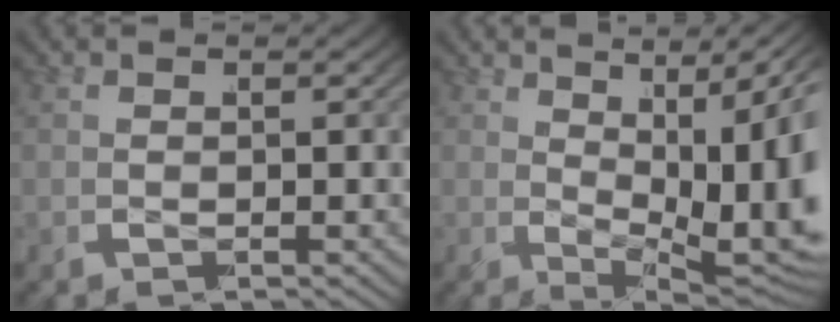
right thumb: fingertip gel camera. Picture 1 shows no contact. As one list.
[{"total": 11.2, "force": [-1.7, 6.2, 9.1], "torque": [-0.168, -0.032, -0.007]}]